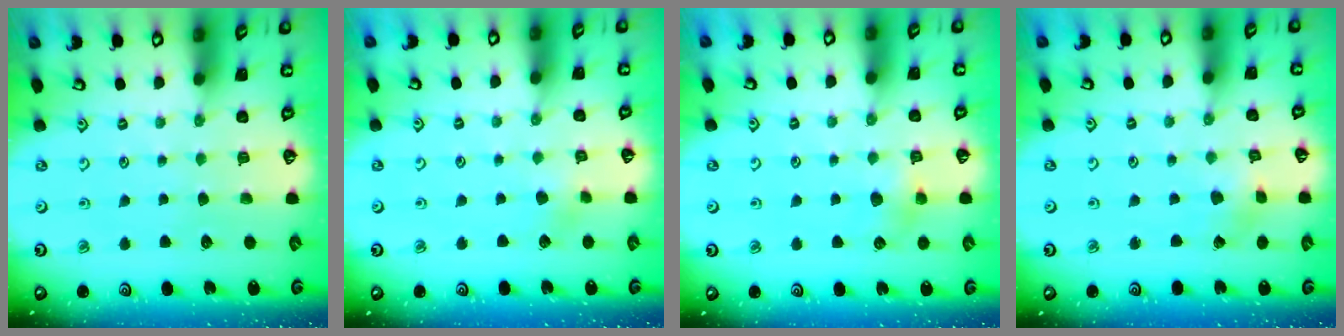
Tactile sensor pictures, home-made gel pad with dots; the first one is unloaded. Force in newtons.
{"total": 3.8, "press": 3.7, "slide": 0.8}
{"total": 6.2, "press": 6.2, "slide": 0.6}
{"total": 1.6, "press": 1.6, "slide": 0.1}